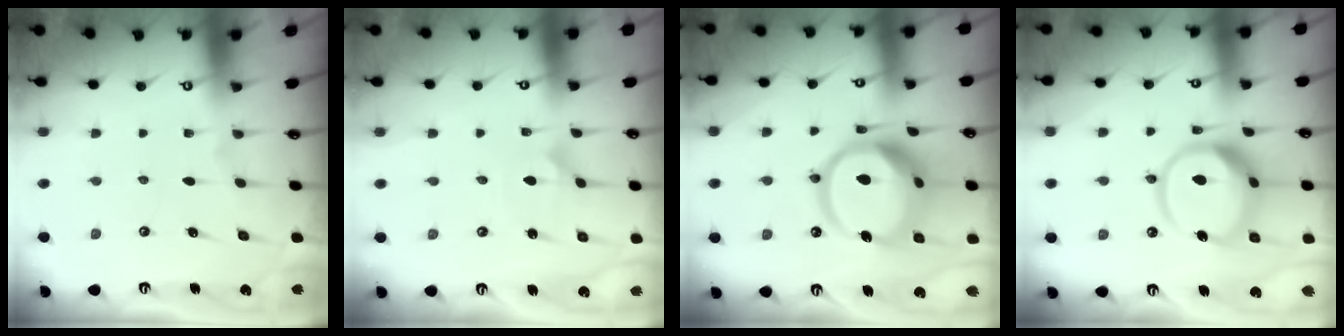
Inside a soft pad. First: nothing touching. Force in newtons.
{"total": 1.7, "press": 1.7, "slide": 0.1}
{"total": 21.1, "press": 20.9, "slide": 2.5}
{"total": 14.4, "press": 14.3, "slide": 1.8}